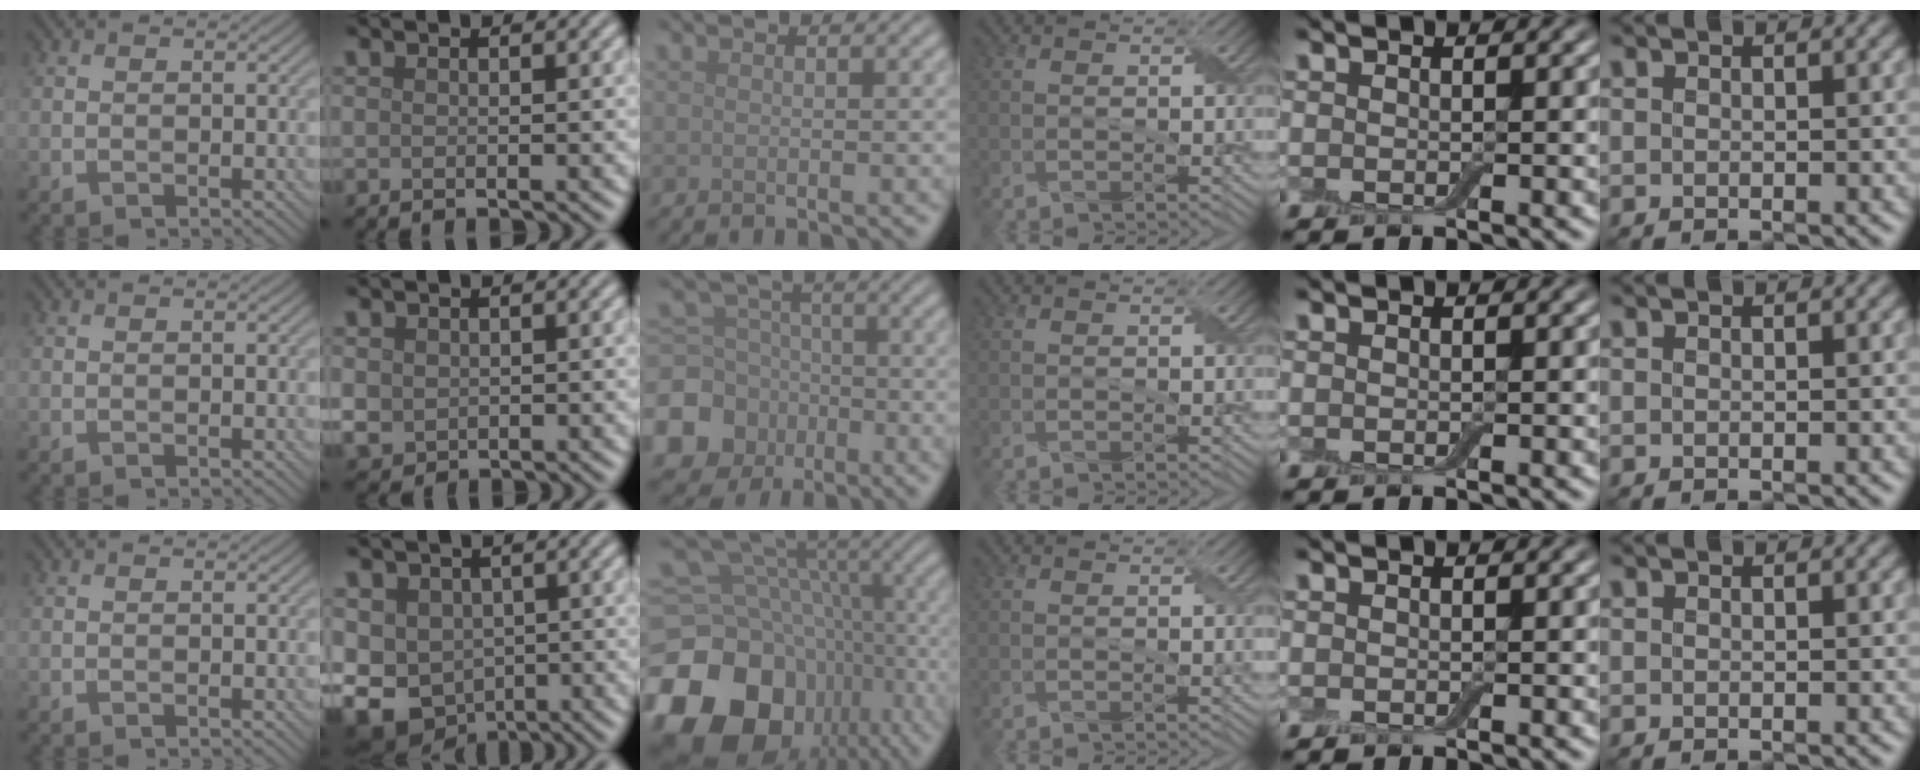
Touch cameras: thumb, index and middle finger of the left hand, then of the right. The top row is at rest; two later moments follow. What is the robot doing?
{"motion": "fold", "object": "aluminum foil"}